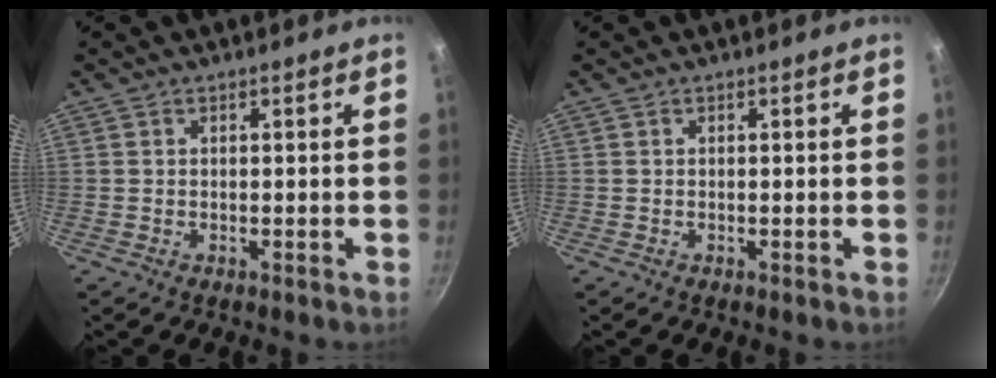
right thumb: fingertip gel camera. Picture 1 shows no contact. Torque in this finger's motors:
{"motor_torque": [-0.10, -0.10, 0.05, 0.05, 0.00]}